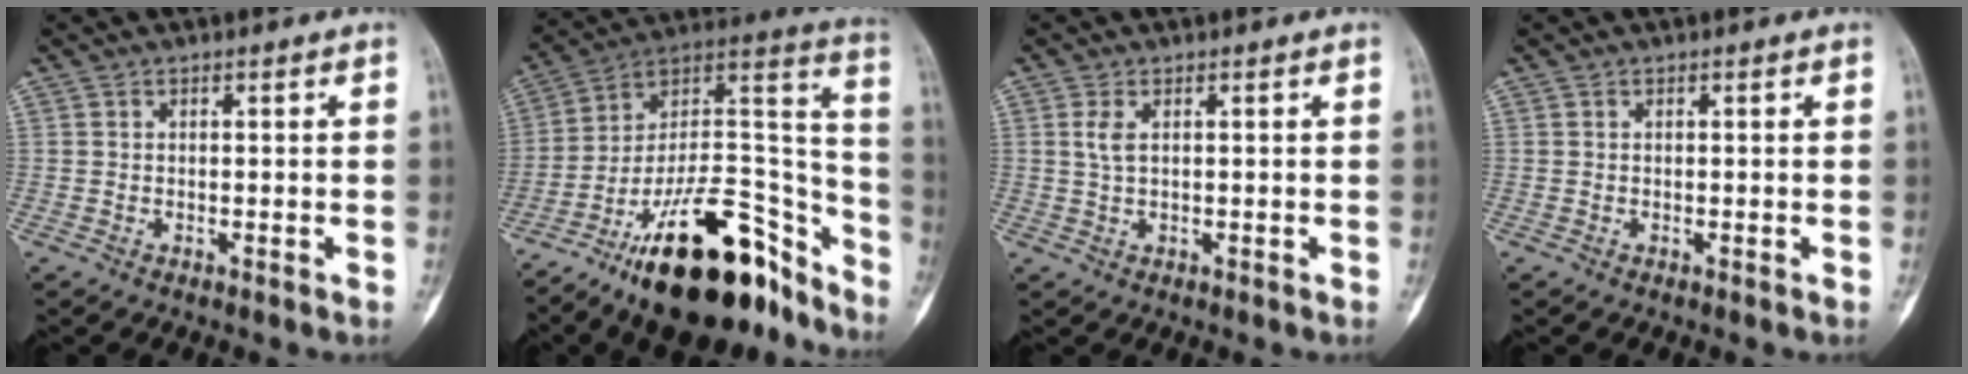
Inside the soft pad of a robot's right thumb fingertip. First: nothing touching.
{"total": 28.7, "force": [-19.1, 11.2, 18.2], "torque": [-0.204, 0.114, -0.312]}
{"total": 2.3, "force": [0.6, 1.0, 2.0], "torque": [-0.050, 0.005, 0.019]}
{"total": 0.0}